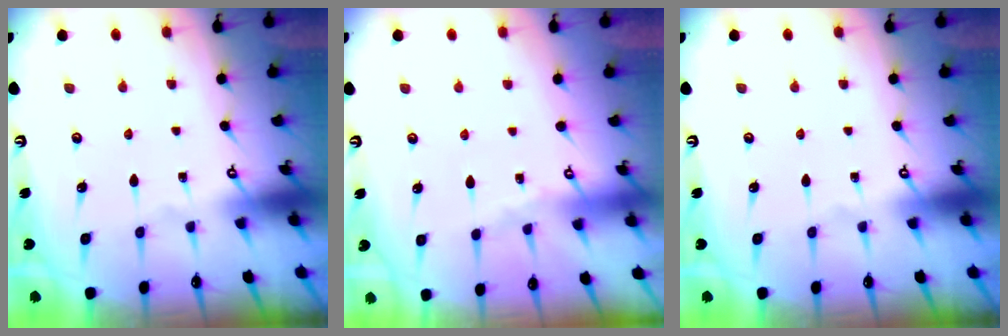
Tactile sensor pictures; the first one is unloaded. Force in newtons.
{"total": 2.2, "press": 2.2, "slide": 0.3}
{"total": 0.0}